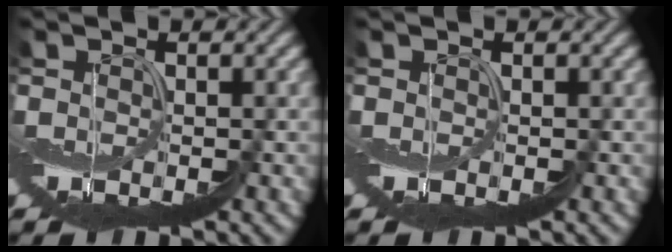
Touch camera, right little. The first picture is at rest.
{"total": 0.0}